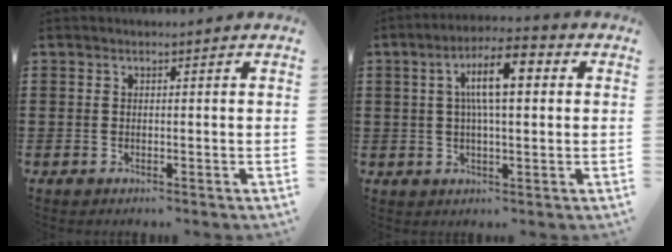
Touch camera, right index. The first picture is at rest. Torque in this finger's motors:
{"motor_torque": [2.02, 0.12, 1.05, 0.21]}